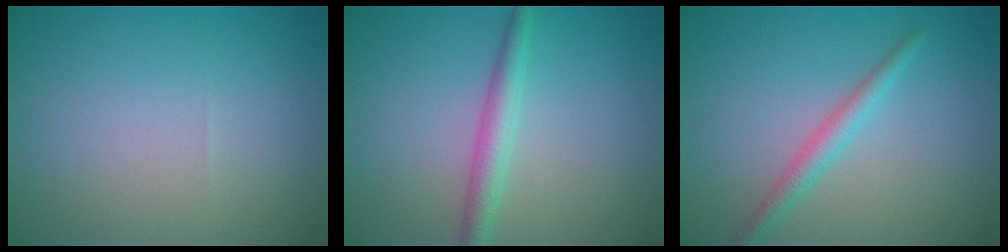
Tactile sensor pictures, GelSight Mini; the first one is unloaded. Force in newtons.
{"total": 2.6, "press": 2.6, "slide": 0.1}
{"total": 2.1, "press": 2.1, "slide": 0.1}